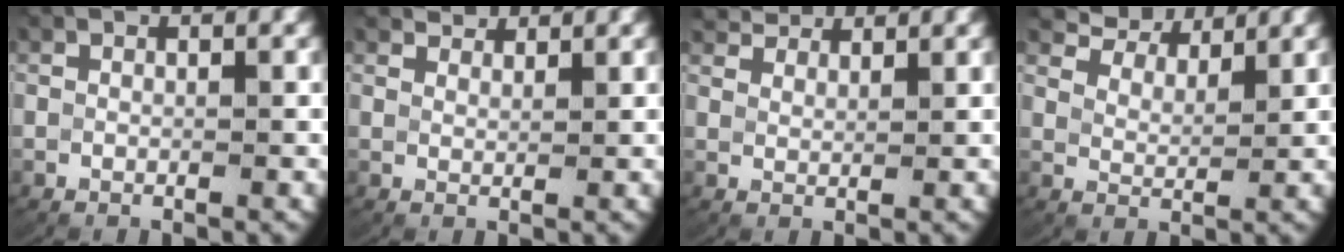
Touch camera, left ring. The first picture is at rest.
{"total": 2.8, "force": [2.8, 0.0, 0.5], "torque": [-0.004, -0.002, 0.052]}
{"total": 3.4, "force": [3.4, 0.1, 0.6], "torque": [-0.010, 0.000, 0.063]}
{"total": 6.1, "force": [5.4, 1.6, 2.1], "torque": [-0.039, 0.011, 0.088]}